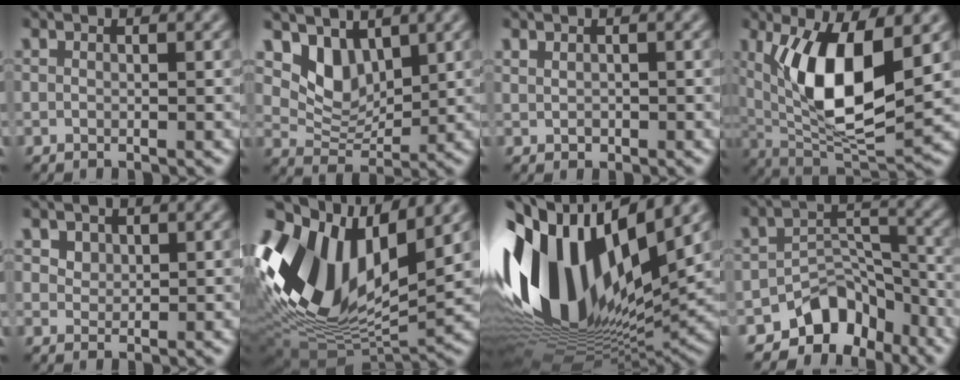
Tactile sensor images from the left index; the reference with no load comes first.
{"total": 3.5, "force": [1.9, 2.3, 1.9], "torque": [-0.043, -0.016, 0.035]}
{"total": 0.6, "force": [-0.1, 0.5, 0.2], "torque": [-0.001, 0.001, 0.009]}
{"total": 9.5, "force": [1.5, 3.5, 8.7], "torque": [-0.155, -0.011, 0.039]}
{"total": 2.9, "force": [1.6, 2.0, 1.3], "torque": [-0.046, 0.006, 0.031]}
{"total": 15.1, "force": [2.0, 8.6, 12.3], "torque": [-0.260, 0.011, 0.035]}
{"total": 15.7, "force": [1.7, 8.1, 13.3], "torque": [-0.256, 0.009, 0.024]}
{"total": 6.3, "force": [-5.2, 3.2, 1.7], "torque": [-0.004, -0.004, -0.080]}